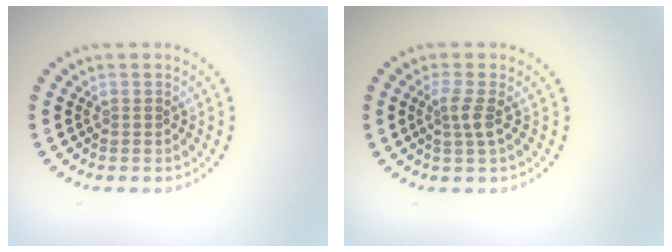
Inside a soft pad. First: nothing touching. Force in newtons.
{"total": 1.8, "press": 1.3, "slide": 1.2}